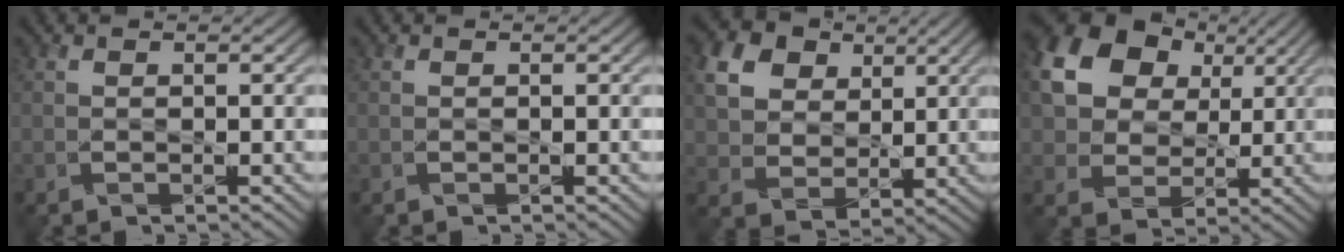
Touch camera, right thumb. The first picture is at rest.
{"total": 0.0}
{"total": 11.5, "force": [4.8, 8.8, 5.6], "torque": [-0.170, 0.017, 0.110]}
{"total": 17.1, "force": [6.3, 12.9, 9.3], "torque": [-0.235, 0.045, 0.129]}